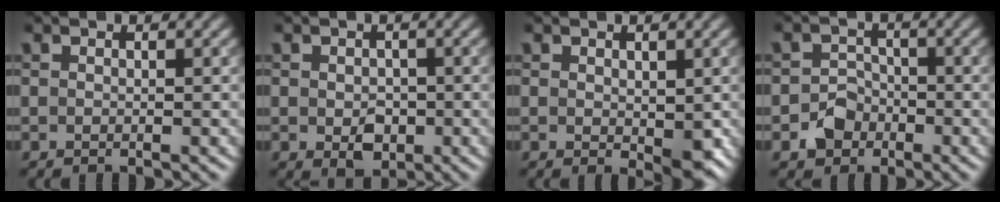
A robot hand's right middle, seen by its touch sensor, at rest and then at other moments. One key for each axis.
{"total": 2.6, "fx": -0.5, "fy": 1.8, "fz": 1.7, "tx": -0.026, "ty": -0.006, "tz": -0.007}
{"total": 2.2, "fx": 0.2, "fy": 1.3, "fz": 1.8, "tx": -0.023, "ty": -0.008, "tz": 0.008}
{"total": 2.5, "fx": -1.2, "fy": 2.0, "fz": 0.7, "tx": -0.001, "ty": 0.005, "tz": -0.024}